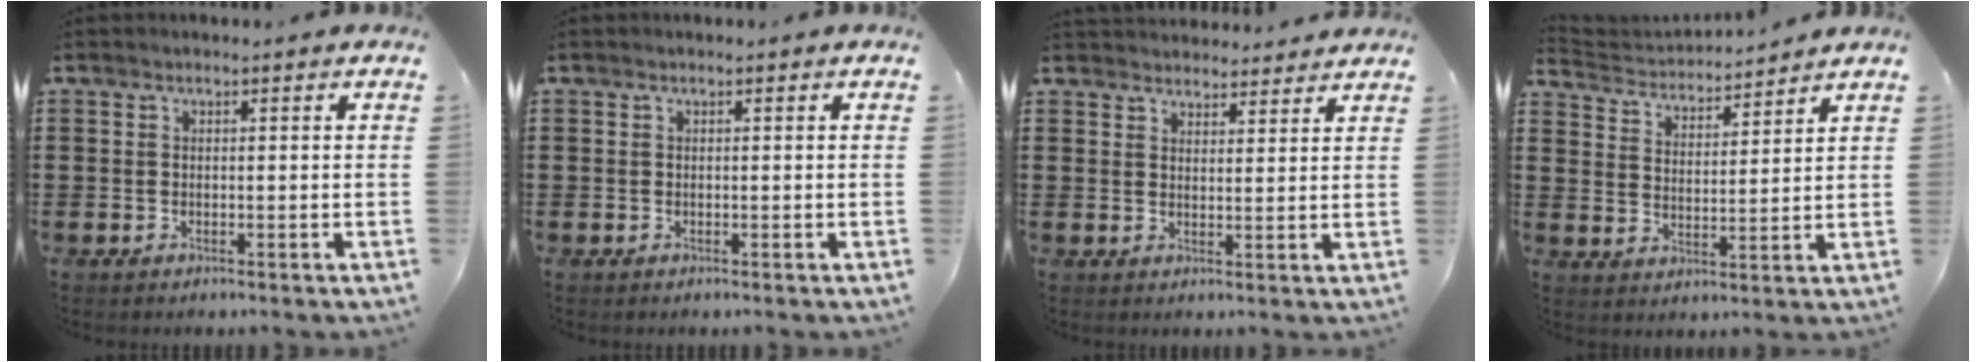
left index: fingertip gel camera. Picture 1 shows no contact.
{"total": 0.0}
{"total": 3.3, "force": [3.3, 0.4, -0.1], "torque": [-0.009, -0.013, 0.064]}
{"total": 3.2, "force": [3.2, 0.3, -0.1], "torque": [-0.019, -0.025, 0.053]}